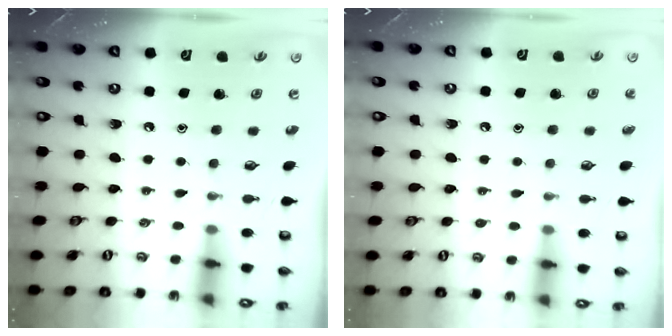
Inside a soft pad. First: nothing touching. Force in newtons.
{"total": 2.7, "press": 2.6, "slide": 0.7}